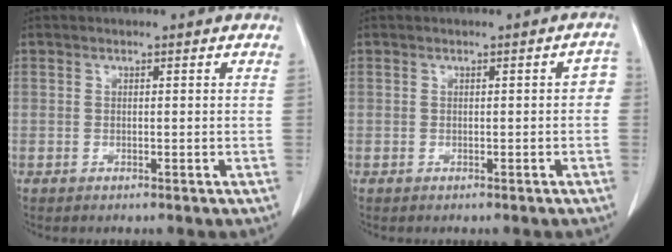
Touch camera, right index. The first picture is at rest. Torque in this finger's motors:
{"motor_torque": [0.31, -0.14, 0.12, 0.03]}